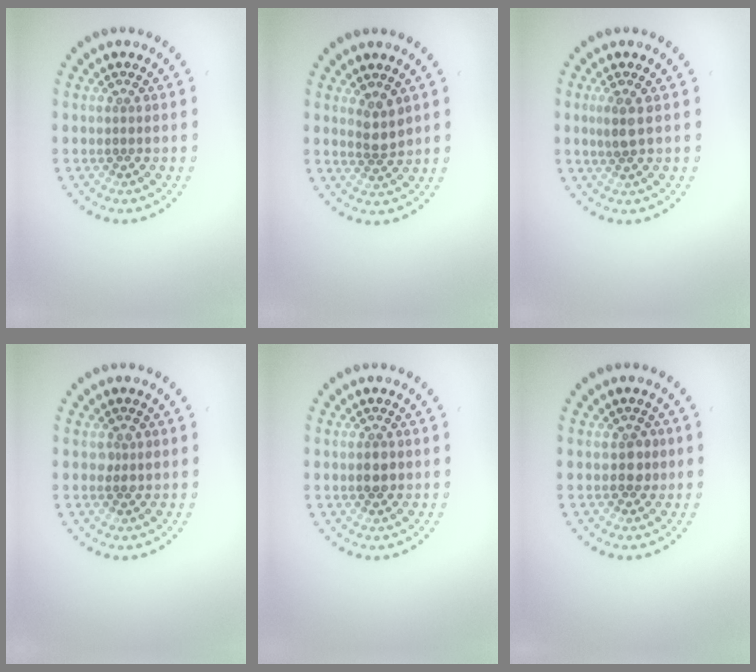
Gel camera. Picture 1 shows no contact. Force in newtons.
{"total": 1.9, "press": 1.6, "slide": 0.9}
{"total": 1.6, "press": 1.4, "slide": 0.8}
{"total": 0.8, "press": 0.8, "slide": 0.2}
{"total": 1.6, "press": 1.6, "slide": 0.2}
{"total": 1.4, "press": 1.4, "slide": 0.4}